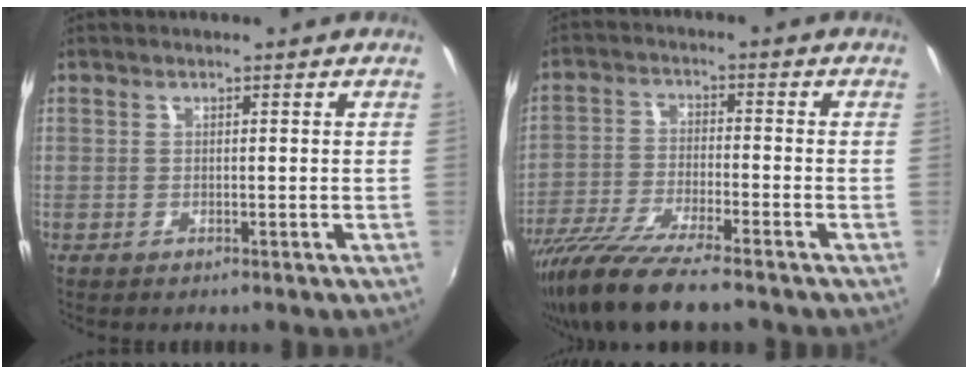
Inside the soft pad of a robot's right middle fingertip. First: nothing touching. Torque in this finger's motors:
{"motor_torque": [1.08, -1.05, 0.25, 0.14]}